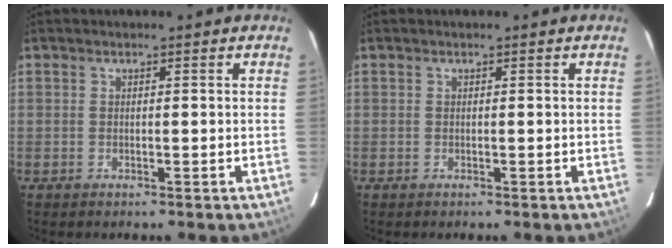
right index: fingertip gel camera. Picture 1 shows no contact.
{"total": 0.0}